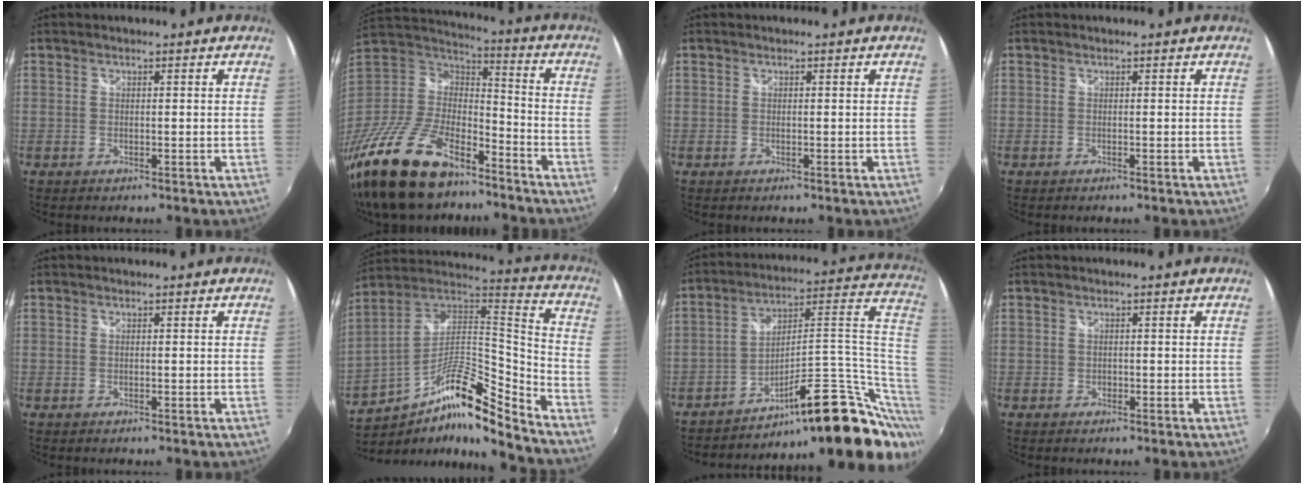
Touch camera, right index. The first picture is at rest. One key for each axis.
{"total": 25.6, "fx": -17.7, "fy": 11.1, "fz": 14.8, "tx": -0.319, "ty": -0.020, "tz": -0.308}
{"total": 0.0}
{"total": 0.0}
{"total": 0.0}
{"total": 18.7, "fx": -11.2, "fy": 4.3, "fz": 14.4, "tx": -0.261, "ty": 0.003, "tz": -0.208}
{"total": 21.4, "fx": -8.2, "fy": 6.9, "fz": 18.5, "tx": -0.233, "ty": 0.033, "tz": -0.116}
{"total": 0.8, "fx": -0.3, "fy": 0.8, "fz": 0.2, "tx": -0.002, "ty": -0.002, "tz": -0.004}